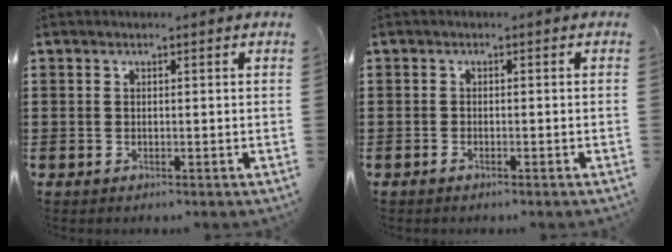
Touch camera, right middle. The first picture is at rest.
{"total": 0.6, "force": [-0.4, 0.0, 0.4], "torque": [-0.009, -0.003, -0.008]}